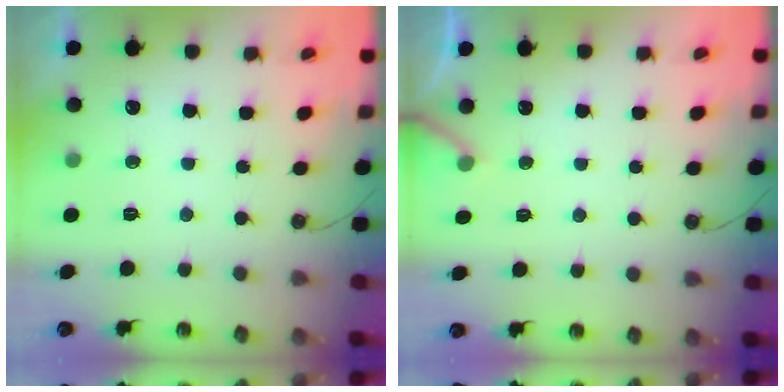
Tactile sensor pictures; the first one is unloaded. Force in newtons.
{"total": 5.8, "press": 5.8, "slide": 0.5}